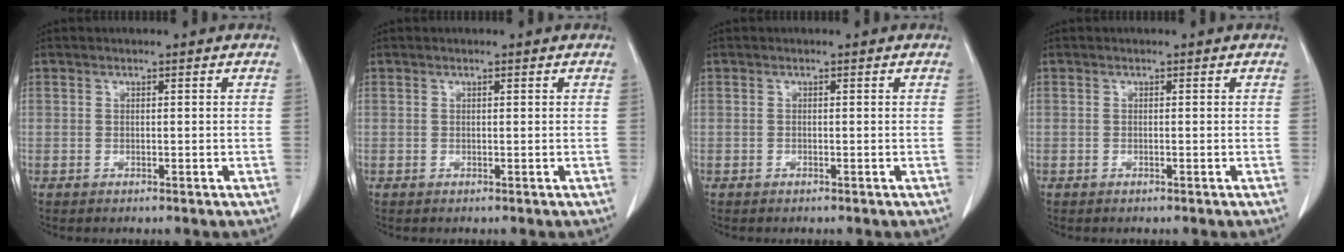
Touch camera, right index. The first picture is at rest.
{"total": 0.0}
{"total": 0.0}
{"total": 0.0}